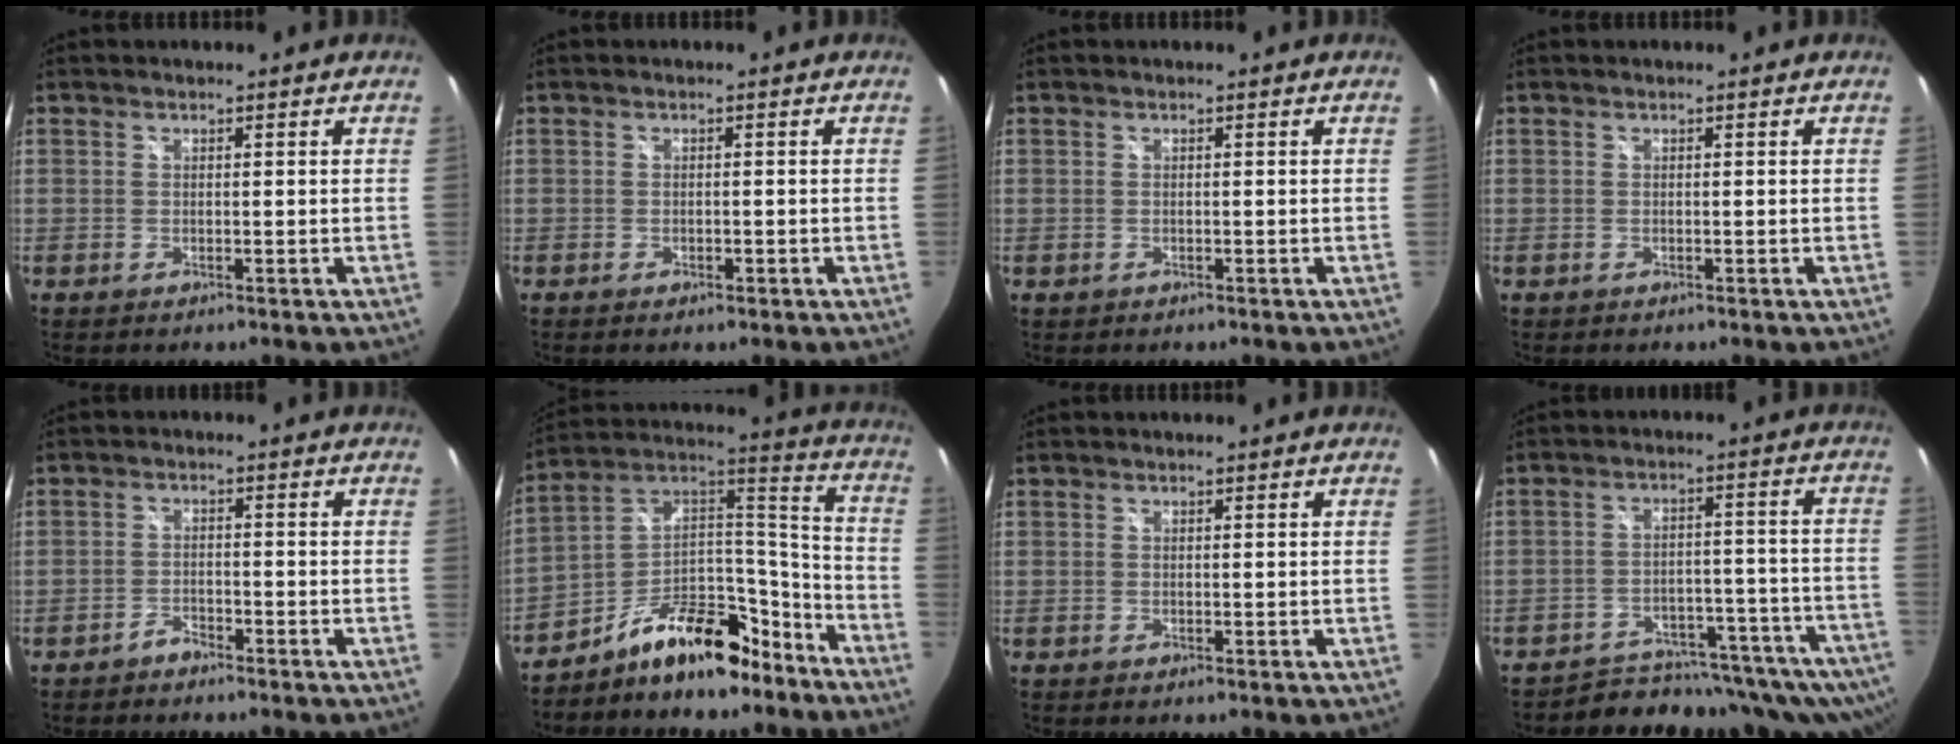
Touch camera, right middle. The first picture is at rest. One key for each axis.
{"total": 1.0, "fx": -0.7, "fy": 0.6, "fz": 0.5, "tx": -0.009, "ty": -0.004, "tz": -0.013}
{"total": 0.6, "fx": -0.2, "fy": 0.5, "fz": 0.1, "tx": -0.002, "ty": -0.002, "tz": -0.002}
{"total": 0.0}
{"total": 2.3, "fx": -2.1, "fy": 0.7, "fz": 0.4, "tx": -0.013, "ty": 0.003, "tz": -0.037}
{"total": 17.1, "fx": -11.8, "fy": 8.3, "fz": 9.1, "tx": -0.151, "ty": 0.062, "tz": -0.180}
{"total": 0.0}
{"total": 16.4, "fx": -14.9, "fy": 4.0, "fz": 5.6, "tx": -0.077, "ty": -0.010, "tz": -0.193}